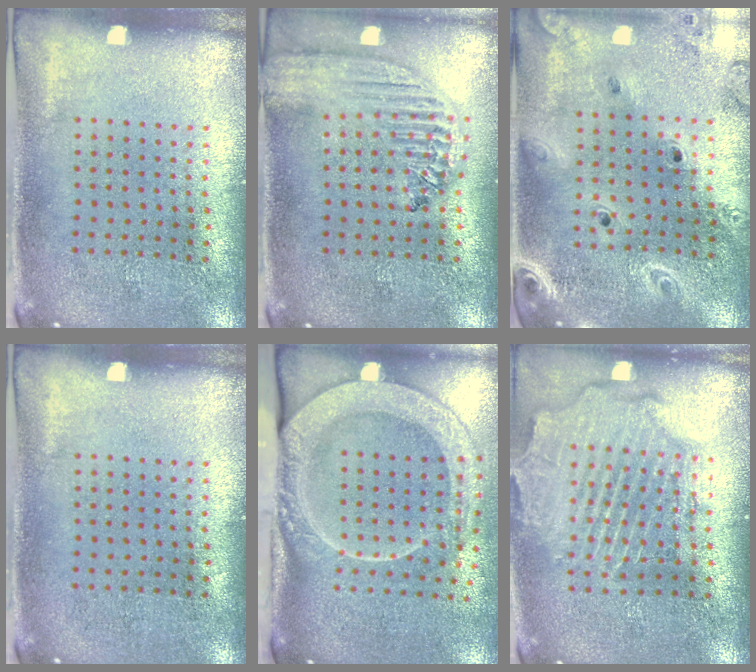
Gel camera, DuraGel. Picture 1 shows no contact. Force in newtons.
{"total": 2.2, "press": 1.9, "slide": 1.1}
{"total": 2.4, "press": 2.1, "slide": 1.2}
{"total": 0.0}
{"total": 2.7, "press": 2.1, "slide": 1.6}
{"total": 2.5, "press": 2.2, "slide": 1.1}